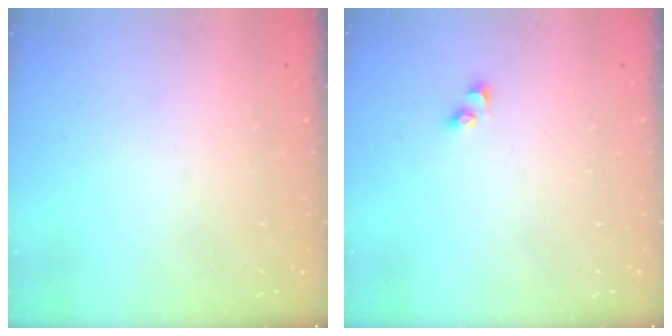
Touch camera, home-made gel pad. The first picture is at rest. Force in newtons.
{"total": 2.3, "press": 2.3, "slide": 0.2}